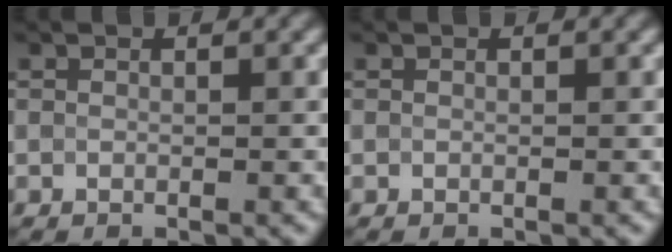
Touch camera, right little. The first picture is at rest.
{"total": 0.0}